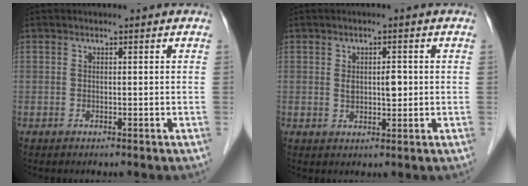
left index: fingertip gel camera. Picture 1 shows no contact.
{"total": 3.0, "force": [0.3, 1.3, 2.7], "torque": [-0.046, 0.002, 0.007]}